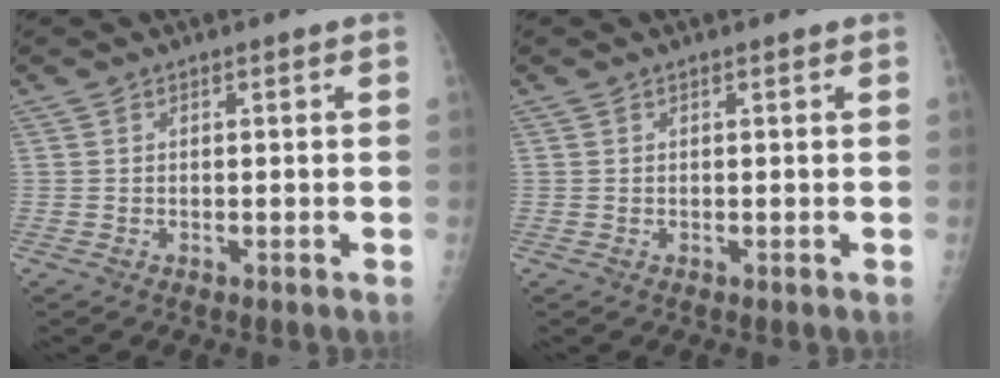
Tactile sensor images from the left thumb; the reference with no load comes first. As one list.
[{"total": 0.0}]